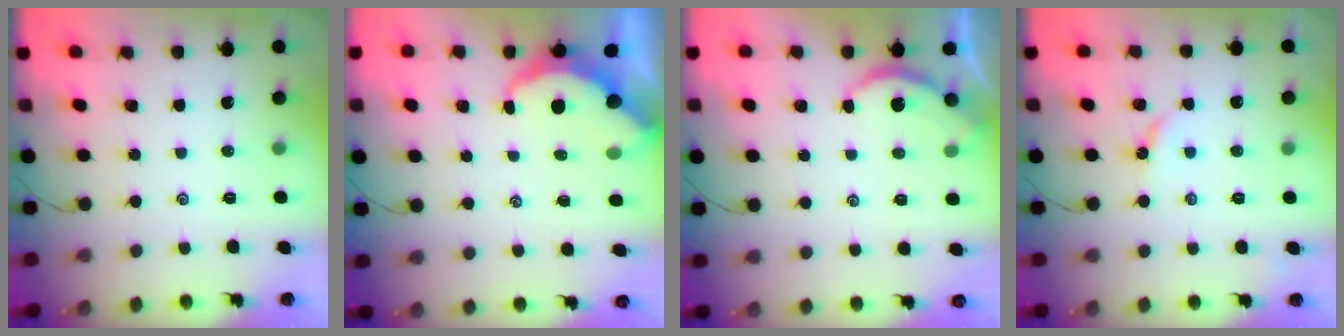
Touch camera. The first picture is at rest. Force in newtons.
{"total": 5.8, "press": 5.8, "slide": 0.4}
{"total": 2.6, "press": 2.6, "slide": 0.2}
{"total": 4.7, "press": 4.6, "slide": 0.6}